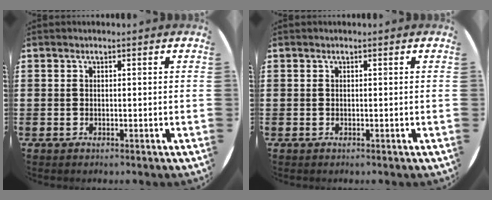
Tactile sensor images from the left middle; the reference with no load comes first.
{"total": 0.0}